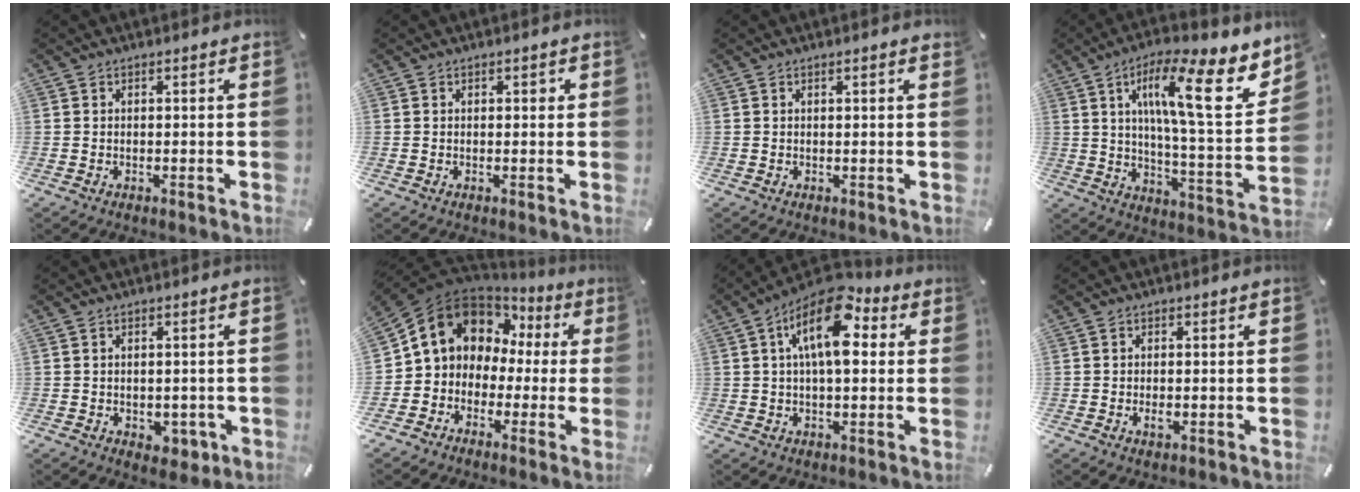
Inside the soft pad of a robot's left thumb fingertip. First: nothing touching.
{"total": 0.7, "force": [0.2, 0.5, 0.5], "torque": [-0.002, 0.000, 0.000]}
{"total": 0.8, "force": [0.3, 0.1, 0.8], "torque": [-0.014, 0.000, 0.005]}
{"total": 18.5, "force": [9.0, 4.5, 15.5], "torque": [-0.239, -0.046, 0.131]}
{"total": 3.5, "force": [-1.0, 2.5, 2.3], "torque": [-0.030, 0.004, -0.016]}
{"total": 11.0, "force": [3.5, 9.8, 3.5], "torque": [-0.093, -0.019, 0.069]}
{"total": 14.4, "force": [5.3, 6.8, 11.6], "torque": [-0.195, -0.022, 0.089]}
{"total": 1.8, "force": [-0.2, 0.9, 1.5], "torque": [-0.035, -0.004, -0.006]}